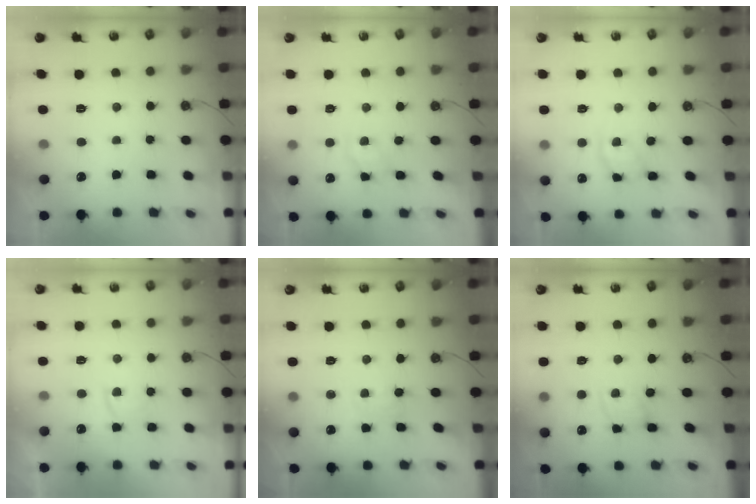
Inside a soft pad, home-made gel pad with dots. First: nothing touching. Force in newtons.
{"total": 4.1, "press": 4.0, "slide": 0.4}
{"total": 9.5, "press": 9.4, "slide": 0.6}
{"total": 4.6, "press": 4.6, "slide": 0.5}
{"total": 1.7, "press": 1.7, "slide": 0.2}
{"total": 2.7, "press": 2.7, "slide": 0.1}